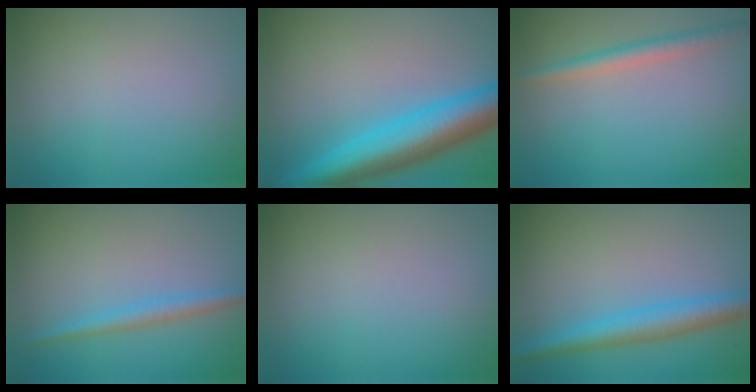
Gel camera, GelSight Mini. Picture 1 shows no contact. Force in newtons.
{"total": 8.8, "press": 8.8, "slide": 0.3}
{"total": 2.0, "press": 2.0, "slide": 0.0}
{"total": 1.9, "press": 1.9, "slide": 0.1}
{"total": 0.0}
{"total": 3.9, "press": 3.9, "slide": 0.1}